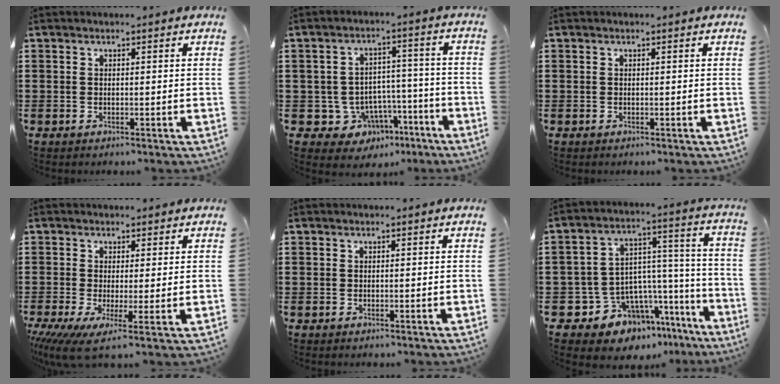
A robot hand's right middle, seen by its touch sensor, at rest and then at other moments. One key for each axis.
{"total": 6.3, "fx": -3.5, "fy": 5.2, "fz": 1.0, "tx": -0.035, "ty": 0.023, "tz": -0.059}
{"total": 0.0}
{"total": 2.6, "fx": -0.6, "fy": -0.2, "fz": 2.5, "tx": -0.055, "ty": -0.029, "tz": -0.013}
{"total": 0.0}
{"total": 10.0, "fx": -7.7, "fy": 6.1, "fz": 2.2, "tx": -0.070, "ty": 0.004, "tz": -0.140}